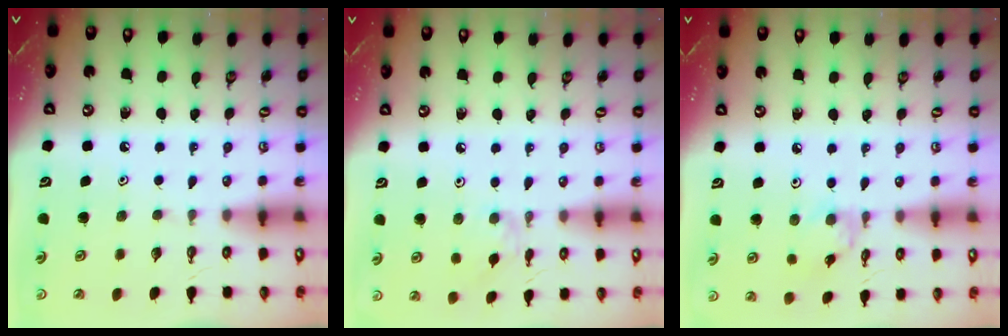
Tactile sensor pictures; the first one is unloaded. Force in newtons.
{"total": 2.1, "press": 2.1, "slide": 0.4}
{"total": 1.4, "press": 1.3, "slide": 0.2}